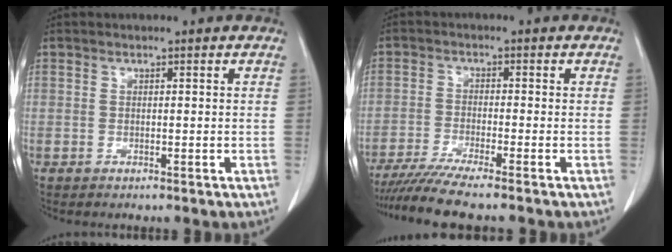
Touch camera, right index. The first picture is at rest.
{"total": 6.8, "force": [-5.8, -1.3, 3.3], "torque": [-0.049, -0.020, -0.100]}